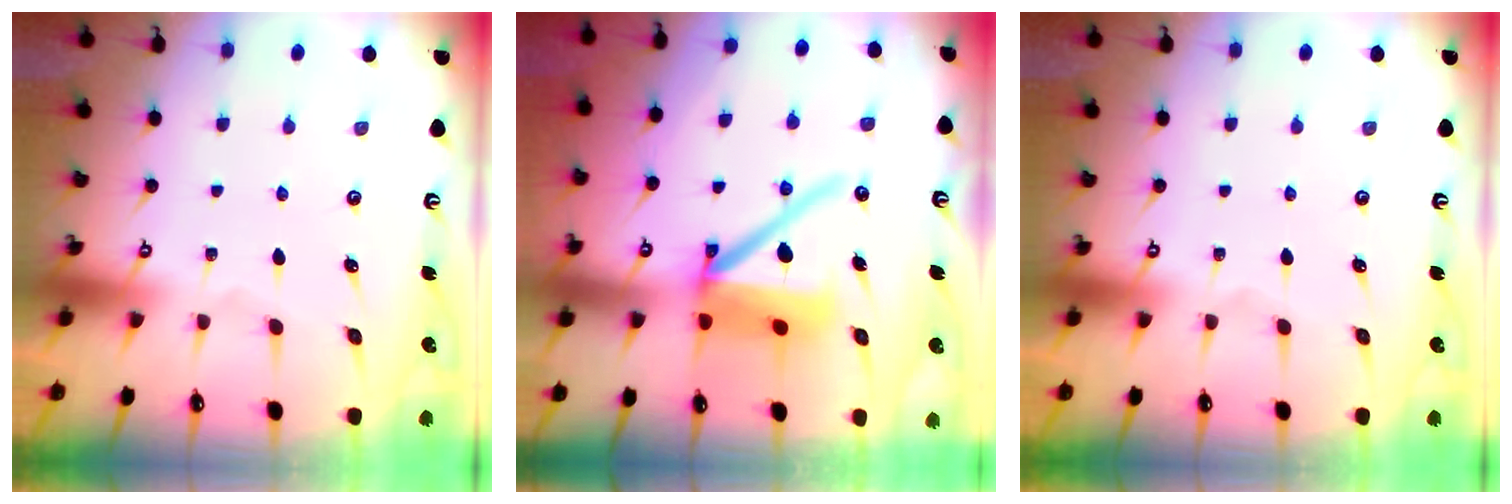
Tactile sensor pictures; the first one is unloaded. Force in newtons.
{"total": 13.3, "press": 13.2, "slide": 1.9}
{"total": 0.0}